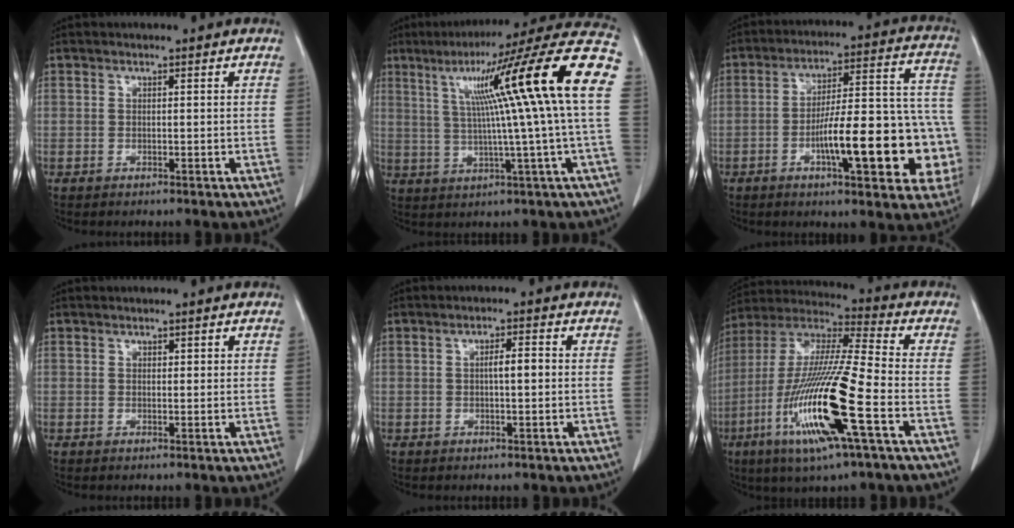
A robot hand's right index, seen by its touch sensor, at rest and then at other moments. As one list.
[{"total": 20.8, "force": [4.2, -1.5, 20.3], "torque": [-0.281, 0.038, 0.056]}, {"total": 20.7, "force": [-5.9, 4.5, 19.3], "torque": [-0.195, 0.042, -0.070]}, {"total": 1.0, "force": [0.5, 0.5, 0.7], "torque": [-0.006, 0.000, 0.006]}, {"total": 2.8, "force": [0.1, 0.6, 2.7], "torque": [-0.047, 0.004, 0.001]}, {"total": 20.0, "force": [-7.1, 1.0, 18.6], "torque": [-0.399, -0.030, -0.139]}]